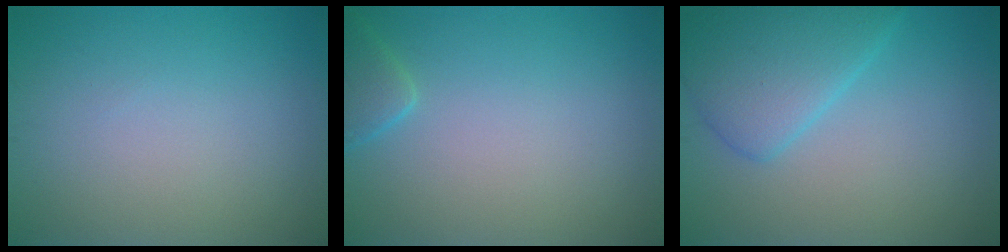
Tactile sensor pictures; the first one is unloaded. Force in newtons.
{"total": 1.9, "press": 1.9, "slide": 0.2}
{"total": 4.9, "press": 4.9, "slide": 0.1}